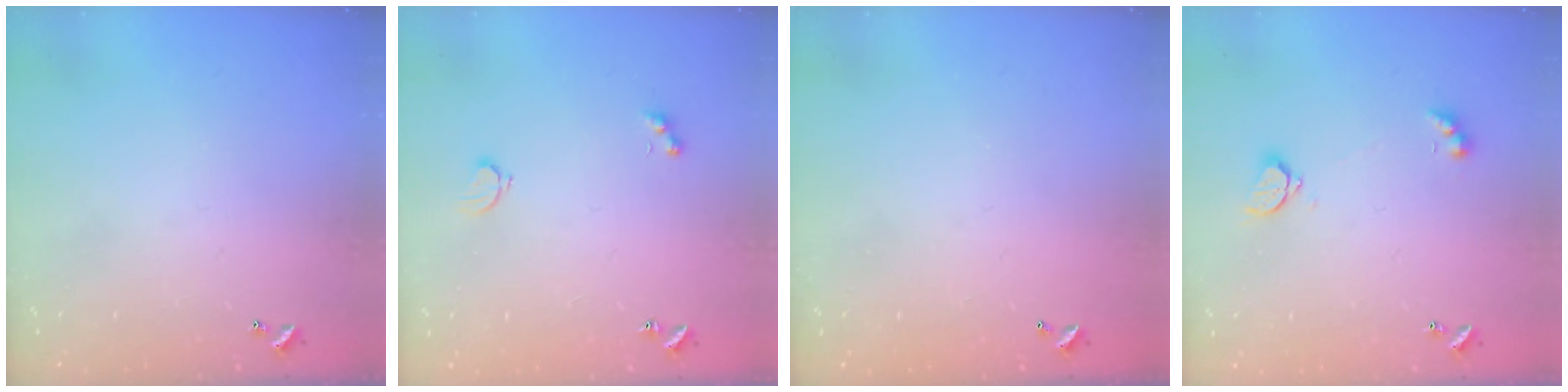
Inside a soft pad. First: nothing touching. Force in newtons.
{"total": 3.3, "press": 3.2, "slide": 1.0}
{"total": 2.9, "press": 2.9, "slide": 0.1}
{"total": 2.4, "press": 2.4, "slide": 0.6}